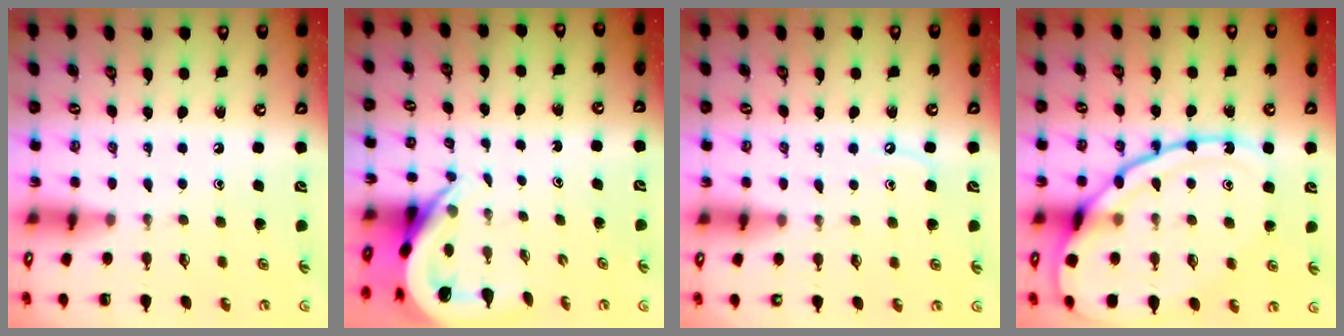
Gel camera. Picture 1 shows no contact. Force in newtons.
{"total": 4.9, "press": 4.8, "slide": 0.8}
{"total": 4.6, "press": 4.6, "slide": 0.6}
{"total": 19.4, "press": 19.3, "slide": 2.0}